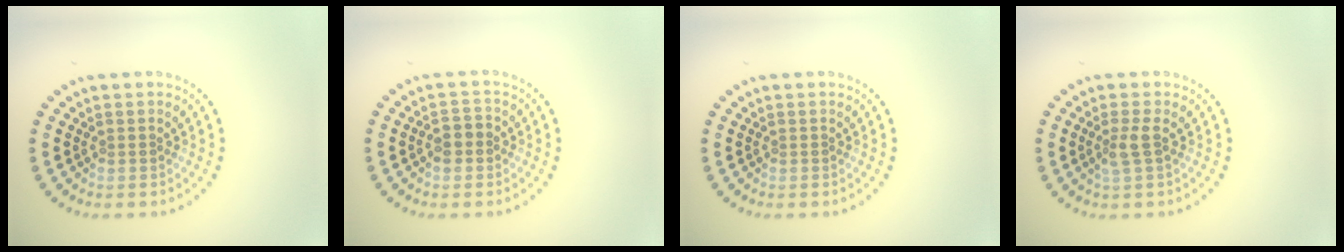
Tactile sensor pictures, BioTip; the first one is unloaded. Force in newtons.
{"total": 1.9, "press": 1.8, "slide": 0.7}
{"total": 0.0}
{"total": 1.7, "press": 1.4, "slide": 0.9}